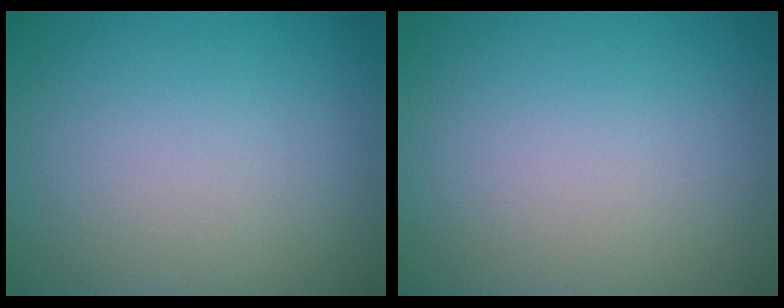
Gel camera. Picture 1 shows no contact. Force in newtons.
{"total": 0.0}